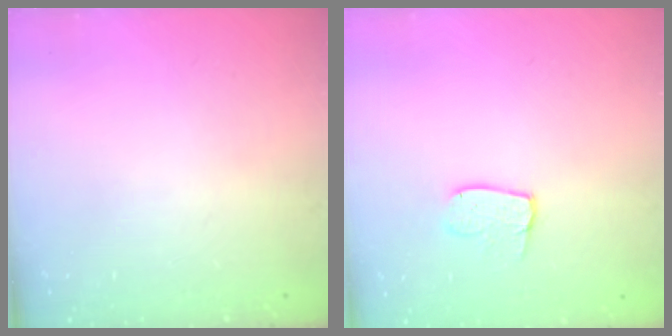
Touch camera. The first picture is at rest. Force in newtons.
{"total": 5.1, "press": 5.1, "slide": 0.4}